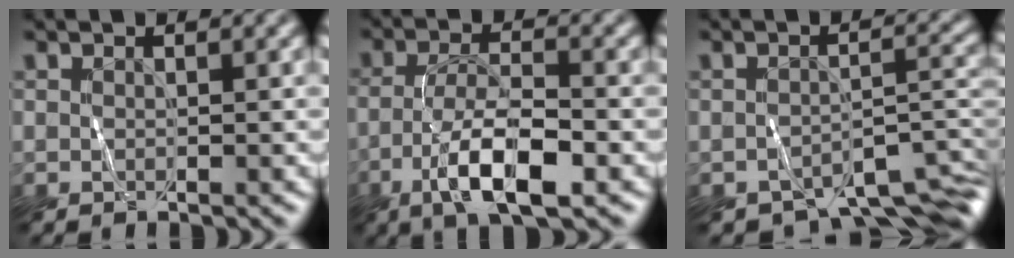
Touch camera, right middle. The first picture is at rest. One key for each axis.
{"total": 6.8, "fx": -3.0, "fy": 2.1, "fz": 5.8, "tx": -0.104, "ty": 0.004, "tz": -0.058}
{"total": 6.1, "fx": -4.8, "fy": 2.2, "fz": 3.1, "tx": -0.031, "ty": -0.019, "tz": -0.063}